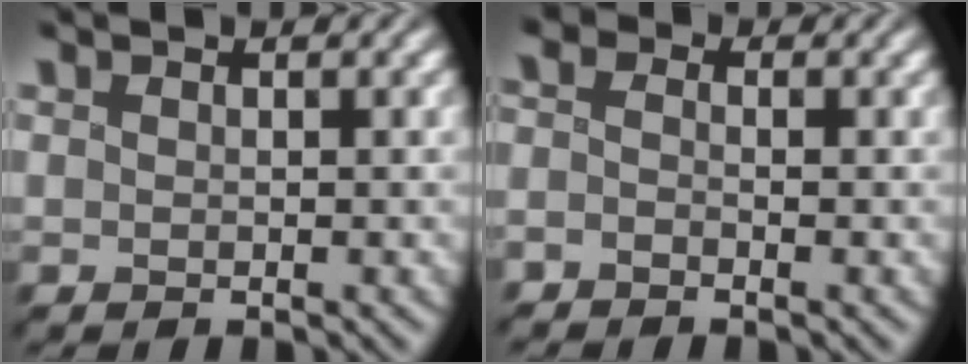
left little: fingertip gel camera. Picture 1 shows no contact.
{"total": 1.4, "force": [-0.6, 1.0, 0.7], "torque": [-0.006, 0.000, -0.031]}